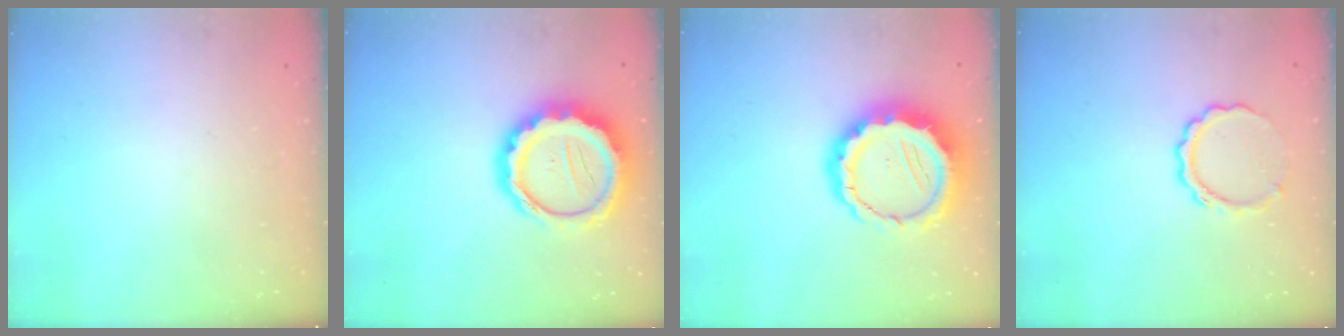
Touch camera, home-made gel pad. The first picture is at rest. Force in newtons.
{"total": 14.4, "press": 14.2, "slide": 2.9}
{"total": 15.6, "press": 15.2, "slide": 3.5}
{"total": 7.5, "press": 7.4, "slide": 1.1}